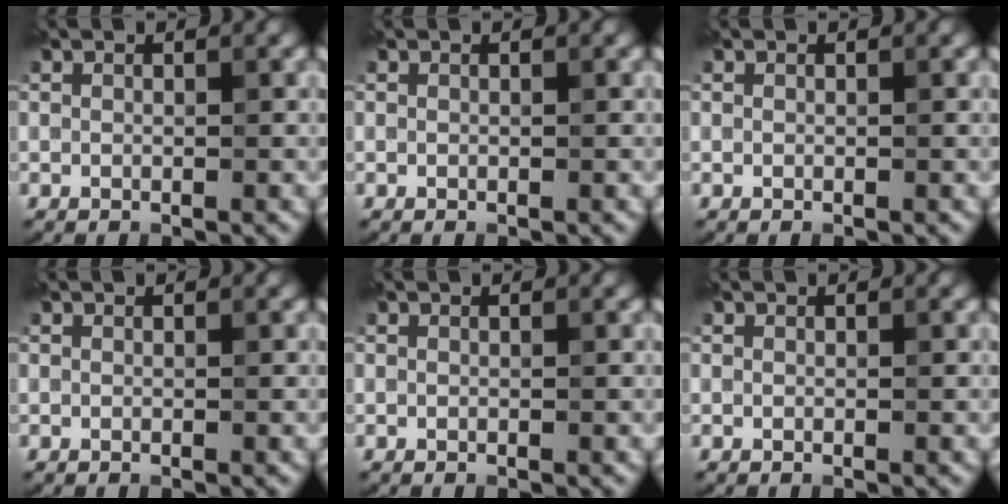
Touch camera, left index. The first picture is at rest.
{"total": 0.0}
{"total": 0.0}
{"total": 0.0}
{"total": 0.0}
{"total": 0.0}